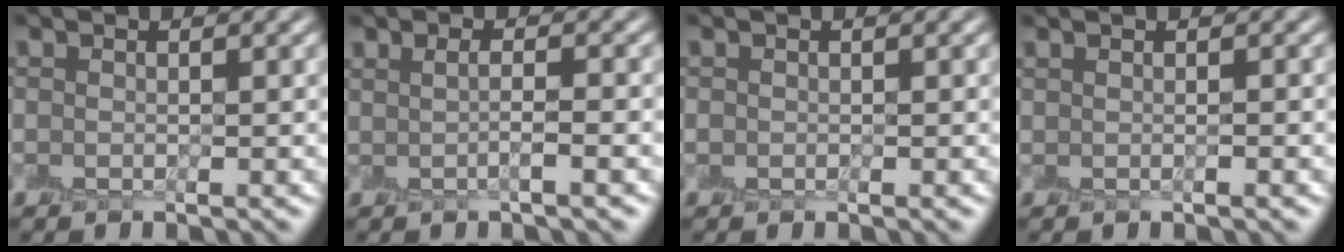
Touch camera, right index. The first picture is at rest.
{"total": 1.5, "force": [-0.4, 0.4, 1.4], "torque": [-0.025, 0.001, -0.006]}
{"total": 0.5, "force": [0.1, 0.5, 0.1], "torque": [-0.005, -0.001, 0.003]}
{"total": 0.8, "force": [0.1, 0.3, 0.7], "torque": [-0.013, -0.005, -0.003]}